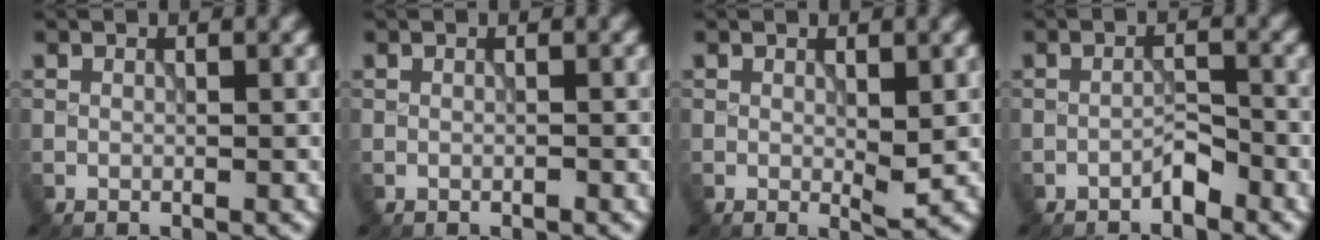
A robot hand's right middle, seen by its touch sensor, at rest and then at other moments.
{"total": 0.0}
{"total": 1.5, "force": [0.2, 0.4, 1.4], "torque": [-0.019, -0.006, 0.003]}
{"total": 1.5, "force": [-1.3, 0.4, 0.7], "torque": [-0.009, 0.007, -0.024]}